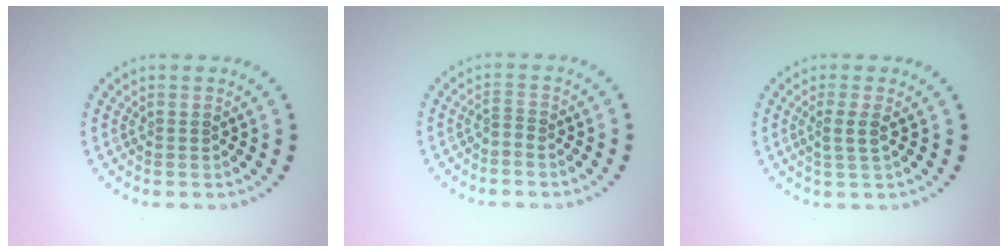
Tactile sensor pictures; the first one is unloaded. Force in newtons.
{"total": 0.6, "press": 0.1, "slide": 0.6}
{"total": 1.6, "press": 1.2, "slide": 1.0}